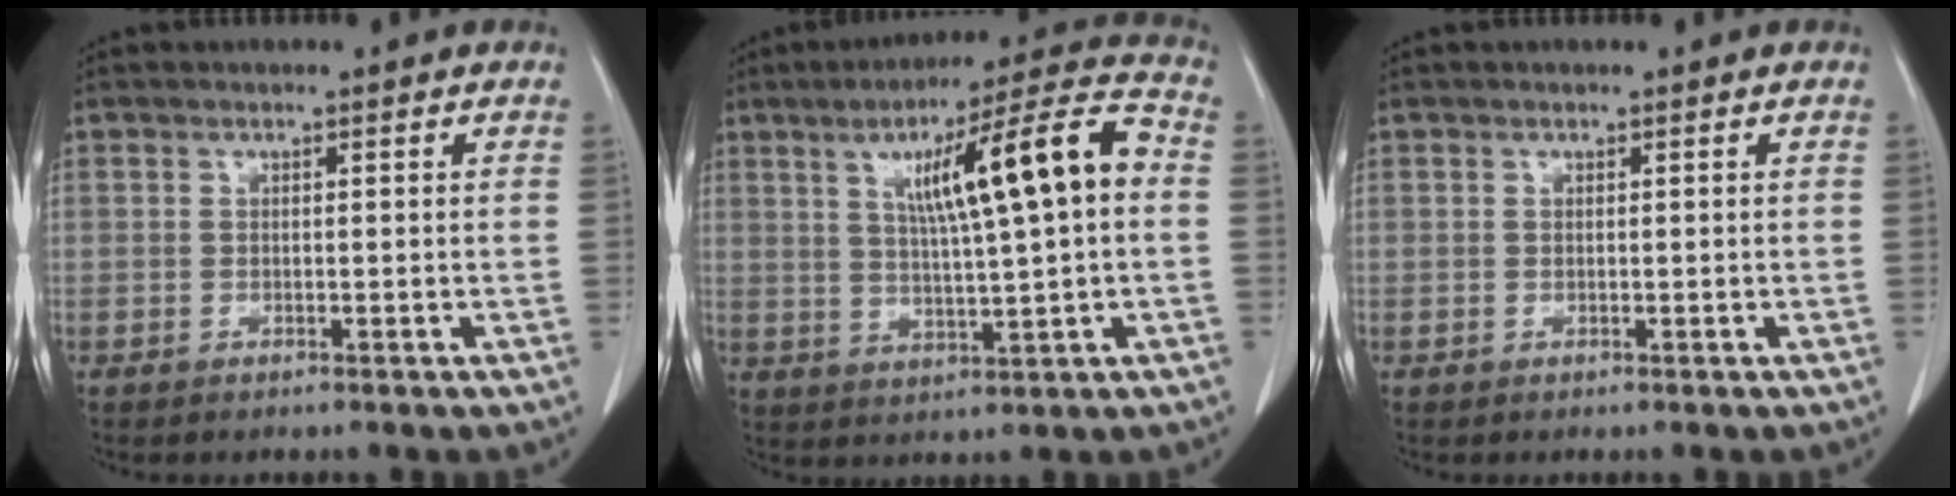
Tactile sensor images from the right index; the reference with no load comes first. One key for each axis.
{"total": 15.4, "fx": 2.7, "fy": 1.5, "fz": 15.0, "tx": -0.235, "ty": 0.029, "tz": 0.043}
{"total": 0.0}